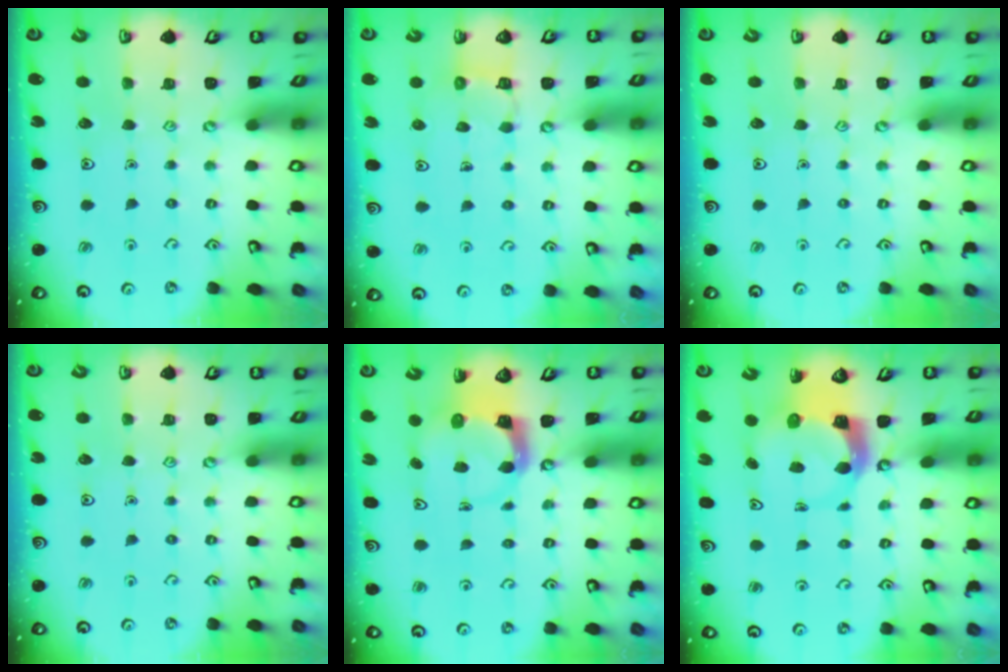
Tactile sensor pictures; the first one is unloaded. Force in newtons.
{"total": 5.3, "press": 5.2, "slide": 0.4}
{"total": 0.0}
{"total": 0.0}
{"total": 3.7, "press": 3.6, "slide": 0.5}
{"total": 6.1, "press": 6.0, "slide": 0.9}